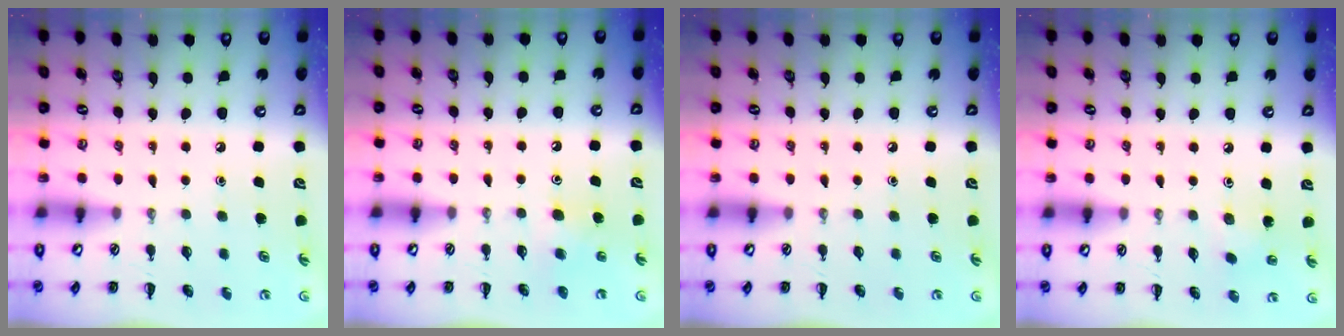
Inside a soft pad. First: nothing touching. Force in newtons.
{"total": 4.2, "press": 4.0, "slide": 1.3}
{"total": 0.0}
{"total": 2.0, "press": 1.9, "slide": 0.7}